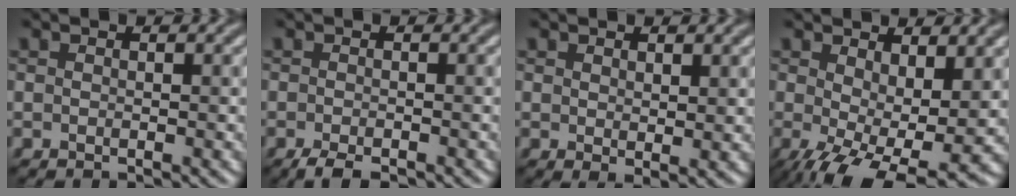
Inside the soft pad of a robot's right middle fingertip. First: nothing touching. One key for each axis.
{"total": 2.3, "fx": -1.7, "fy": 0.6, "fz": 1.4, "tx": -0.027, "ty": -0.004, "tz": -0.032}
{"total": 1.5, "fx": 0.9, "fy": 0.5, "fz": 1.2, "tx": -0.019, "ty": -0.005, "tz": 0.019}
{"total": 8.5, "fx": -1.7, "fy": 3.6, "fz": 7.5, "tx": -0.136, "ty": -0.023, "tz": -0.017}